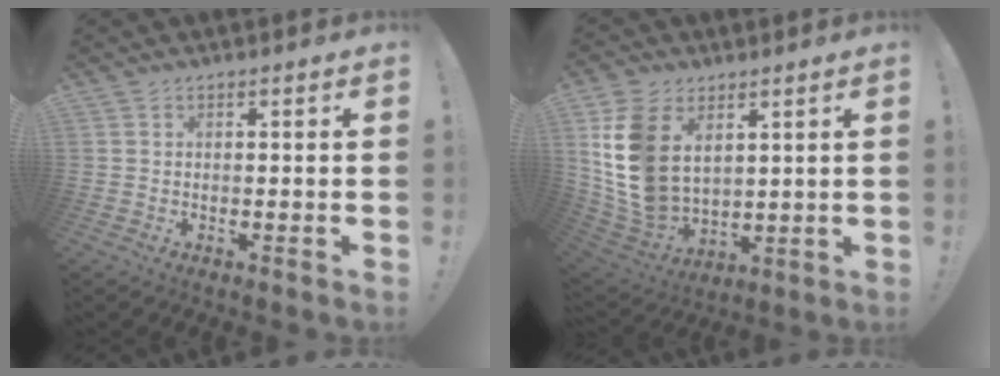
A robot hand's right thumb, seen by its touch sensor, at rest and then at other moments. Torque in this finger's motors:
{"motor_torque": [1.84, 2.76, 1.04, 0.98, 0.20]}